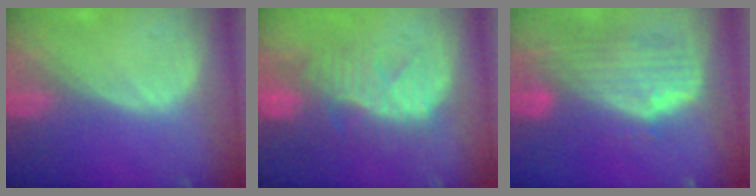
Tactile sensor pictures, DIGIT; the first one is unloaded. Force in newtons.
{"total": 10.1, "press": 8.9, "slide": 4.7}
{"total": 9.9, "press": 8.8, "slide": 4.5}